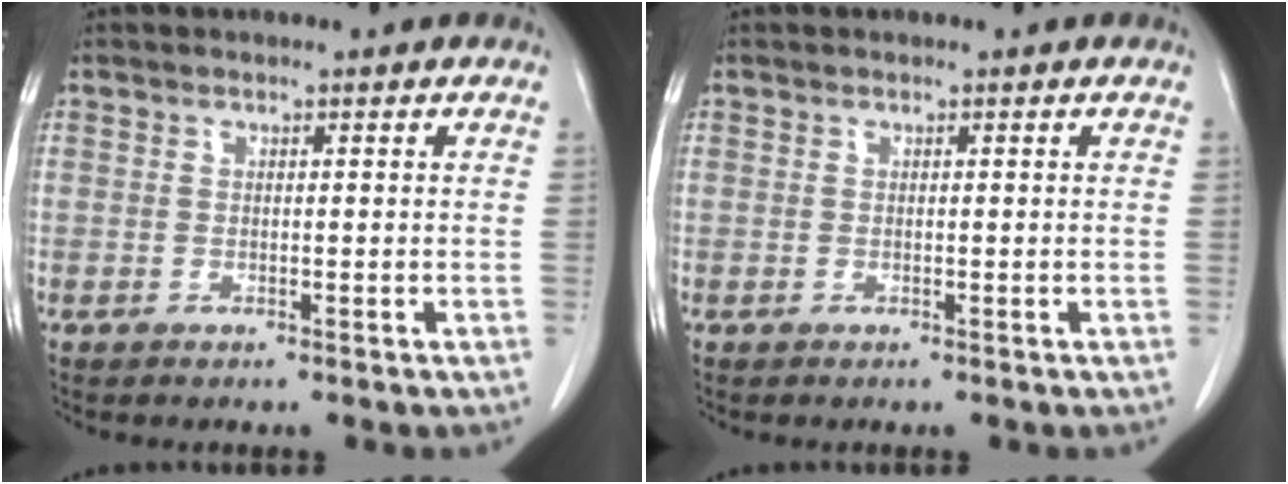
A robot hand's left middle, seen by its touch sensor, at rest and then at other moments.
{"total": 0.0}